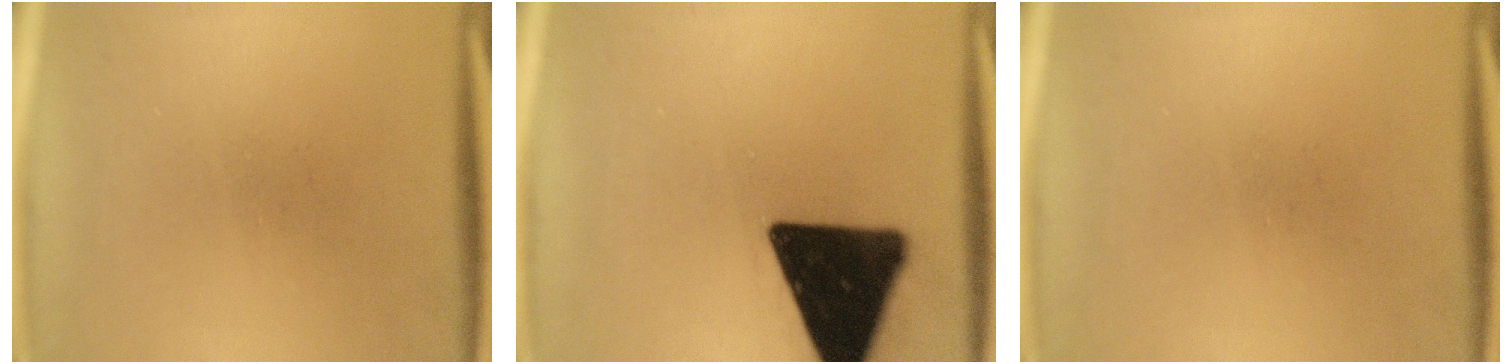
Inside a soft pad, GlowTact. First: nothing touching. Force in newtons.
{"total": 20.1}
{"total": 0.0}